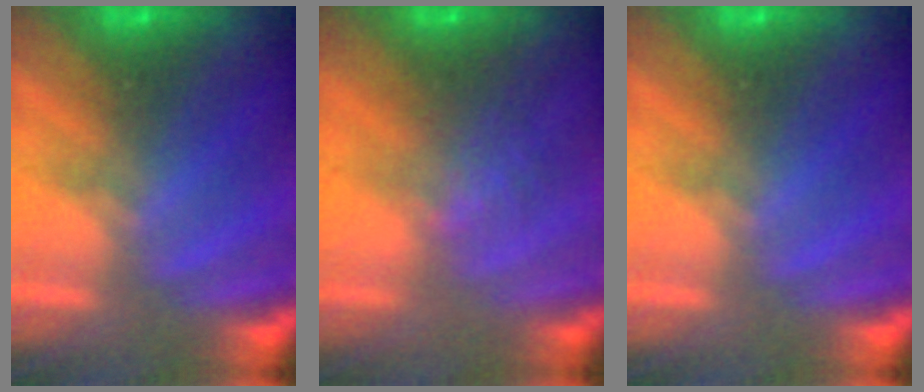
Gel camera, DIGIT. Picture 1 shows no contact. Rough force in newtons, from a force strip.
{"total": 2.8}
{"total": 0.0}